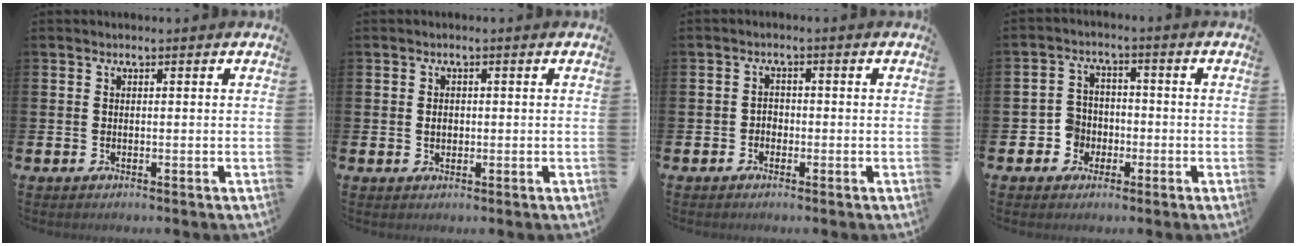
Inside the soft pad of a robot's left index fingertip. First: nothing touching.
{"total": 1.3, "force": [0.1, 1.0, 0.8], "torque": [-0.006, 0.004, -0.003]}
{"total": 1.6, "force": [-1.0, 1.2, 0.3], "torque": [-0.006, 0.005, -0.024]}
{"total": 4.3, "force": [-1.6, 3.9, 0.7], "torque": [-0.022, 0.005, -0.034]}